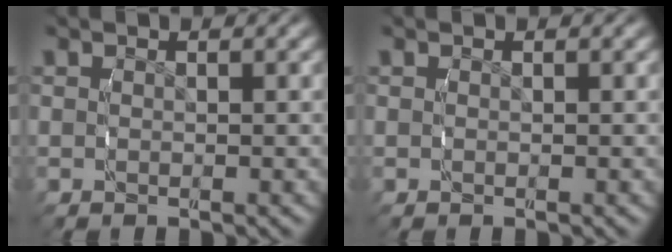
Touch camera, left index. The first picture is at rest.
{"total": 0.0}